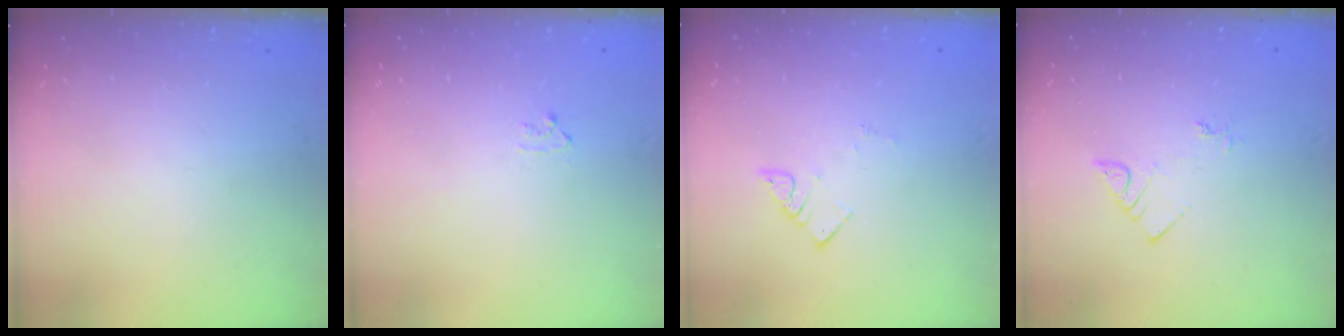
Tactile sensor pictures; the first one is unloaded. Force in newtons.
{"total": 4.6, "press": 4.5, "slide": 0.5}
{"total": 3.6, "press": 3.6, "slide": 0.3}
{"total": 3.1, "press": 3.0, "slide": 0.4}